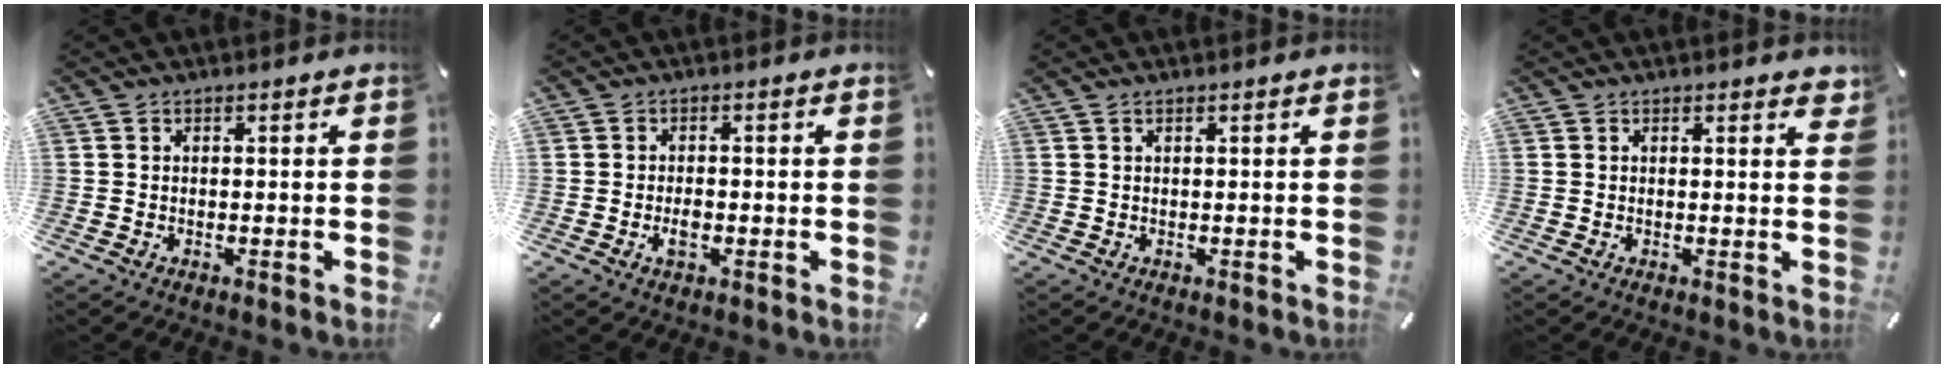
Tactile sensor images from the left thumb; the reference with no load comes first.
{"total": 2.7, "force": [-0.8, 1.6, 2.0], "torque": [-0.044, 0.001, -0.016]}
{"total": 0.7, "force": [0.3, -0.1, 0.7], "torque": [-0.012, -0.001, 0.004]}
{"total": 1.4, "force": [1.0, 0.5, 0.9], "torque": [-0.004, -0.003, 0.013]}